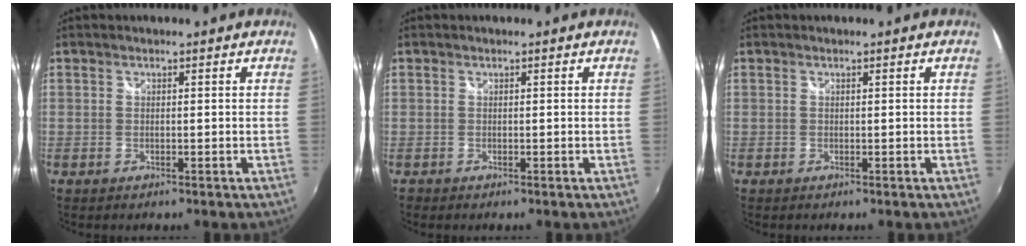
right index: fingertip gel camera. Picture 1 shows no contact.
{"total": 0.9, "force": [-0.4, 0.8, 0.0], "torque": [-0.004, 0.001, -0.007]}
{"total": 0.0}